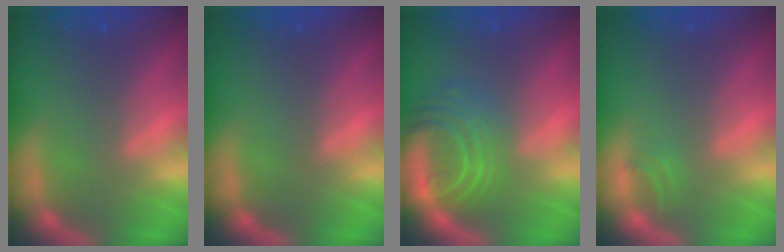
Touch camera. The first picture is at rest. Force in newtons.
{"total": 0.0}
{"total": 7.5}
{"total": 0.9}